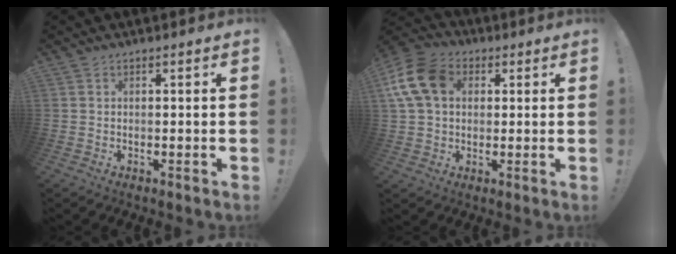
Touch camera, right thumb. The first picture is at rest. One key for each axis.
{"total": 14.2, "fx": 3.4, "fy": 10.6, "fz": 8.9, "tx": -0.175, "ty": 0.005, "tz": 0.067}